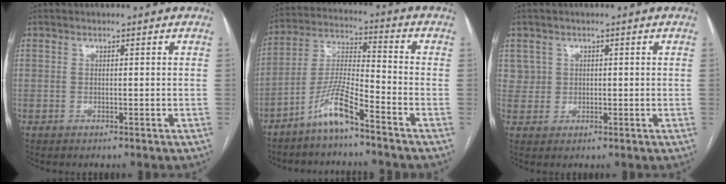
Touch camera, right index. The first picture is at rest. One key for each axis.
{"total": 8.2, "fx": -5.9, "fy": 0.3, "fz": 5.7, "tx": -0.126, "ty": -0.006, "tz": -0.120}
{"total": 2.6, "fx": 1.0, "fy": 2.3, "fz": -0.2, "tx": 0.020, "ty": 0.007, "tz": 0.014}